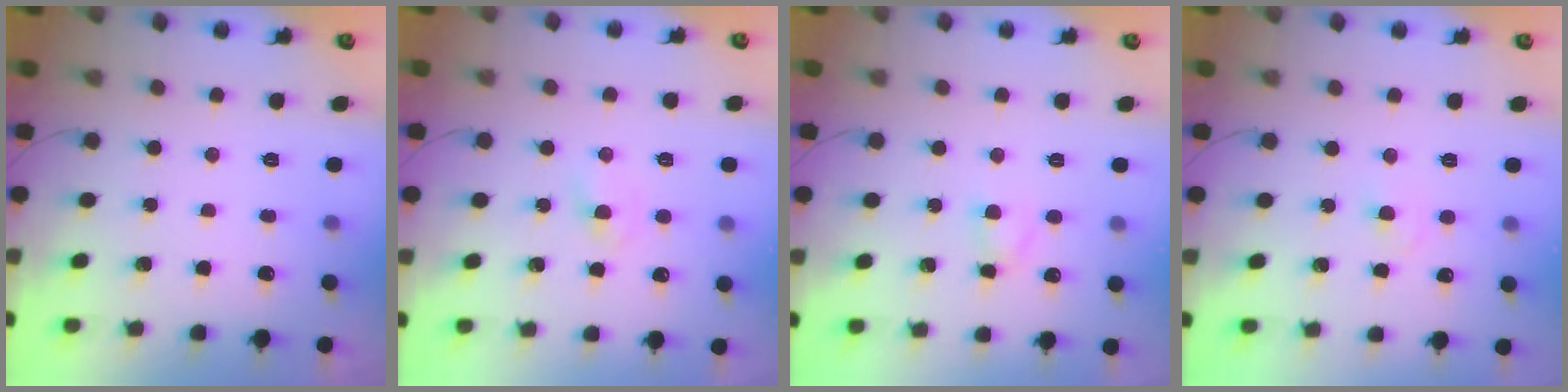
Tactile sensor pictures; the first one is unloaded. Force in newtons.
{"total": 2.2, "press": 2.0, "slide": 0.9}
{"total": 3.0, "press": 2.7, "slide": 1.2}
{"total": 2.5, "press": 2.3, "slide": 1.0}